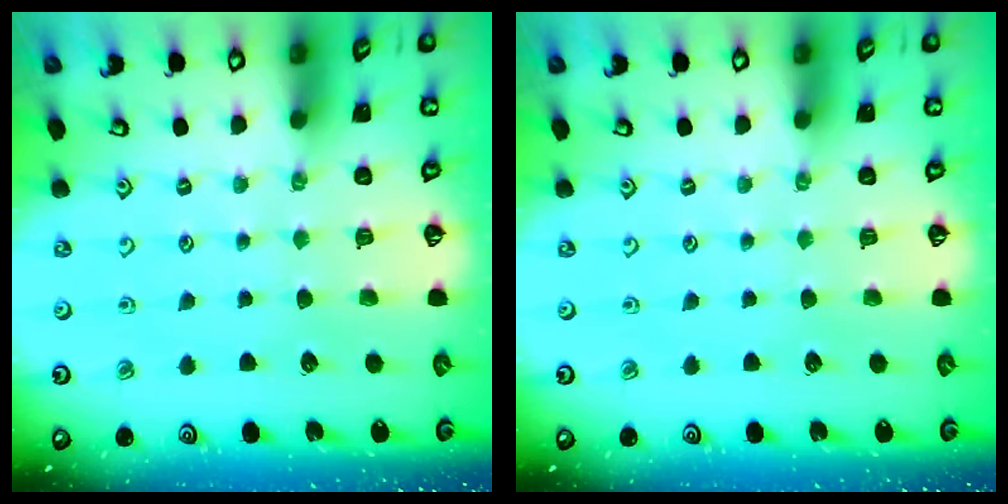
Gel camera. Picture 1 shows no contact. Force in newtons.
{"total": 0.0}